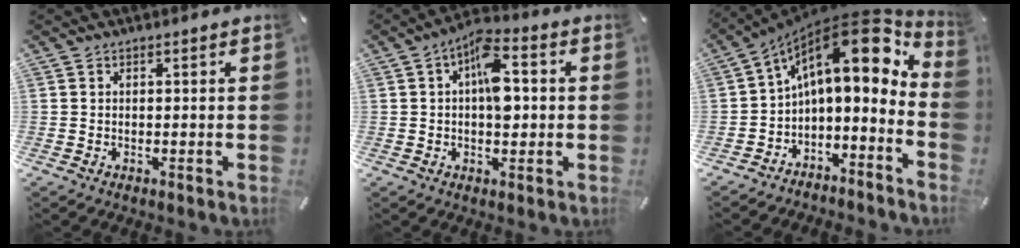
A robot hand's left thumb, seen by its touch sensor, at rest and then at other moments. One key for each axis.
{"total": 9.2, "fx": 0.8, "fy": 4.9, "fz": 7.7, "tx": -0.101, "ty": 0.003, "tz": 0.010}
{"total": 16.2, "fx": 6.0, "fy": 7.7, "fz": 13.0, "tx": -0.196, "ty": -0.051, "tz": 0.097}